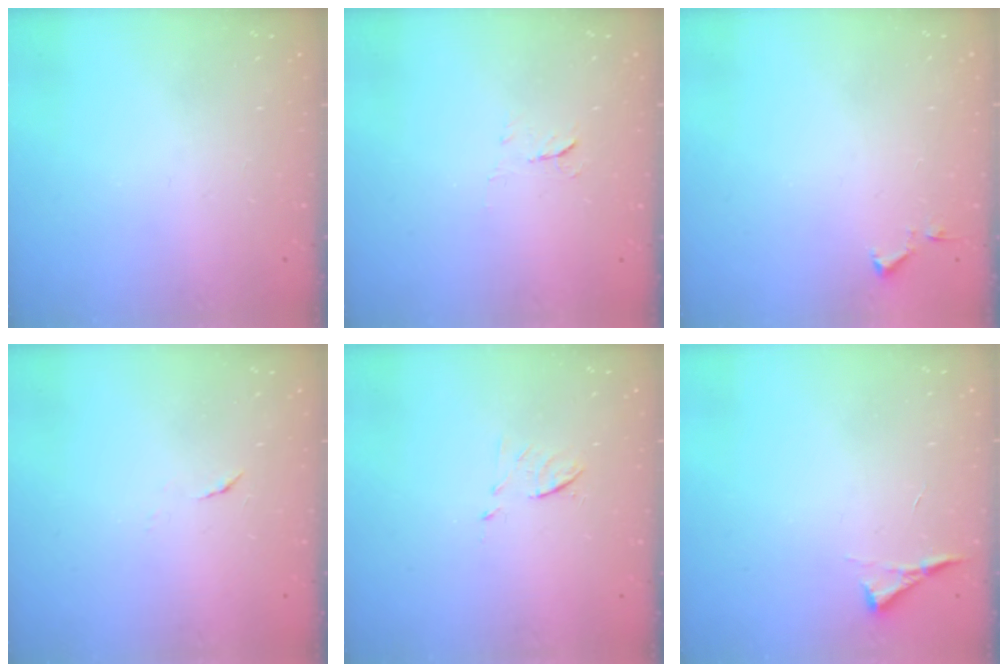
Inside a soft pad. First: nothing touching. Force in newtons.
{"total": 5.4, "press": 5.3, "slide": 0.7}
{"total": 3.1, "press": 3.1, "slide": 0.6}
{"total": 3.9, "press": 3.9, "slide": 0.4}
{"total": 6.0, "press": 5.9, "slide": 0.6}
{"total": 3.6, "press": 3.6, "slide": 0.5}